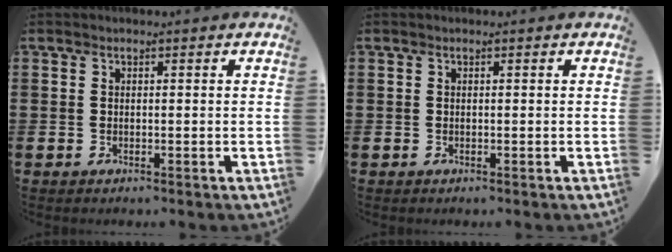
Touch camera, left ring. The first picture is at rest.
{"total": 0.0}